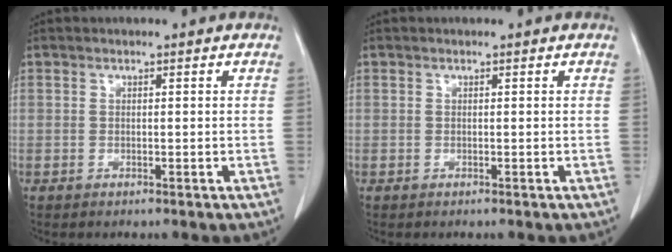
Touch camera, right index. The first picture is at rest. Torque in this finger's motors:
{"motor_torque": [0.01, 0.00, 0.00, 0.00]}